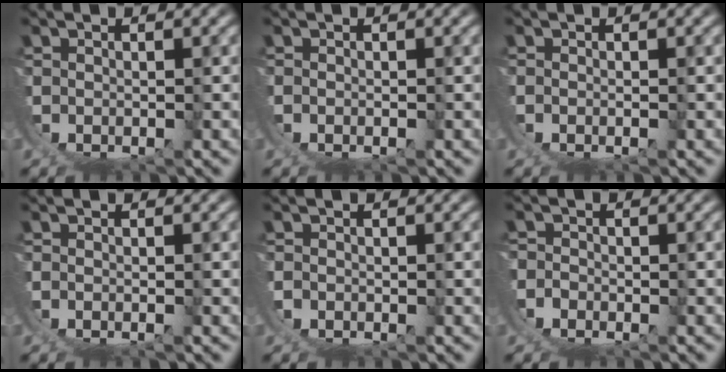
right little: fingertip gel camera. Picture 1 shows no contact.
{"total": 0.5, "force": [-0.1, 0.1, 0.5], "torque": [-0.011, -0.001, -0.001]}
{"total": 0.7, "force": [-0.1, 0.0, 0.7], "torque": [-0.014, -0.001, 0.000]}
{"total": 0.6, "force": [-0.1, 0.1, 0.6], "torque": [-0.014, -0.001, -0.001]}
{"total": 1.3, "force": [0.0, 1.2, 0.3], "torque": [-0.015, 0.000, -0.002]}
{"total": 3.9, "force": [-0.1, 3.7, 1.1], "torque": [-0.045, -0.012, -0.005]}